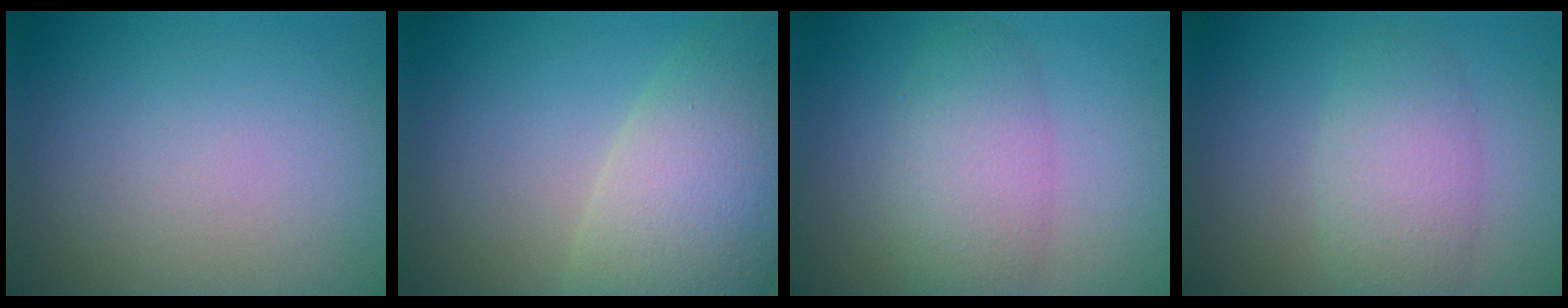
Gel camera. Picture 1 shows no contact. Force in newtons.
{"total": 9.6, "press": 9.5, "slide": 0.9}
{"total": 4.4, "press": 4.4, "slide": 0.2}
{"total": 4.0, "press": 4.0, "slide": 0.1}